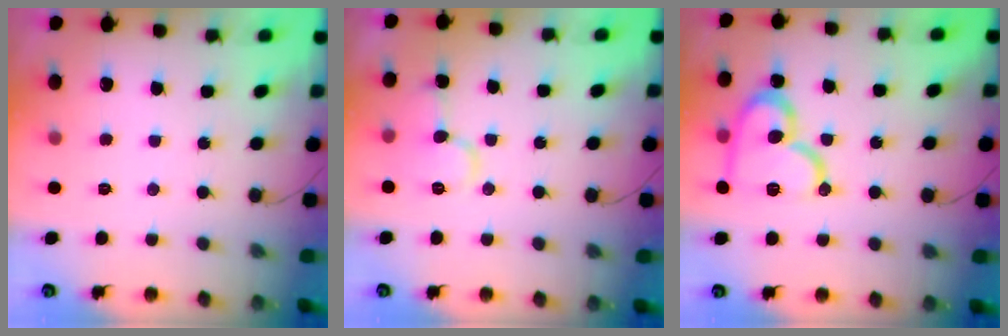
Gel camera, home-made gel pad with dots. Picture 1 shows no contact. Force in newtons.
{"total": 9.0, "press": 8.9, "slide": 0.7}
{"total": 17.3, "press": 17.3, "slide": 1.7}